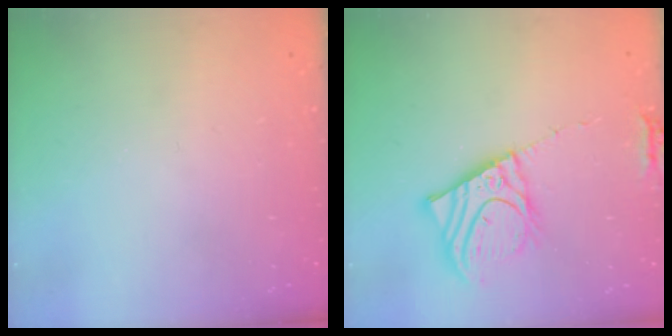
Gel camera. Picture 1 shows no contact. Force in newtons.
{"total": 13.6, "press": 13.3, "slide": 2.7}